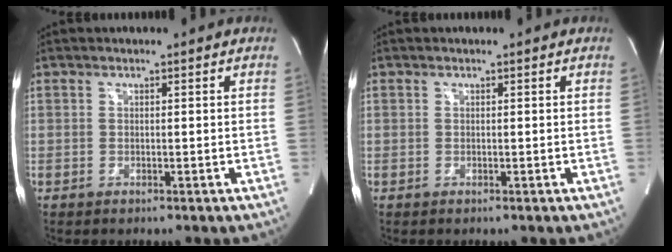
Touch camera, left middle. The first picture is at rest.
{"total": 0.0}